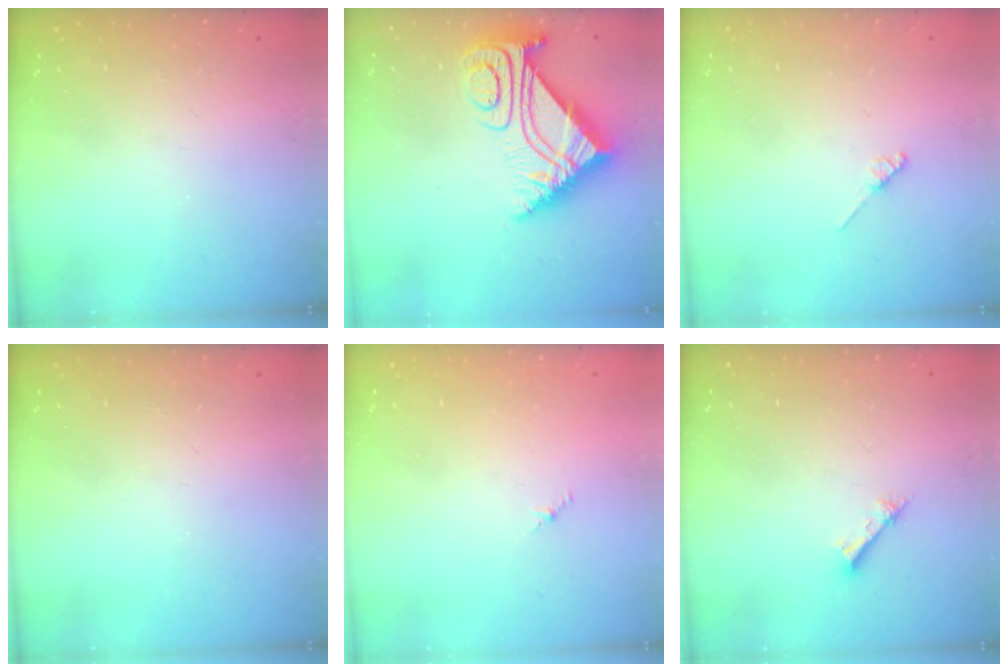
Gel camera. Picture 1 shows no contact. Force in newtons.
{"total": 11.0, "press": 10.9, "slide": 1.0}
{"total": 2.0, "press": 1.9, "slide": 0.3}
{"total": 0.0}
{"total": 1.2, "press": 1.1, "slide": 0.6}
{"total": 1.6, "press": 1.6, "slide": 0.2}